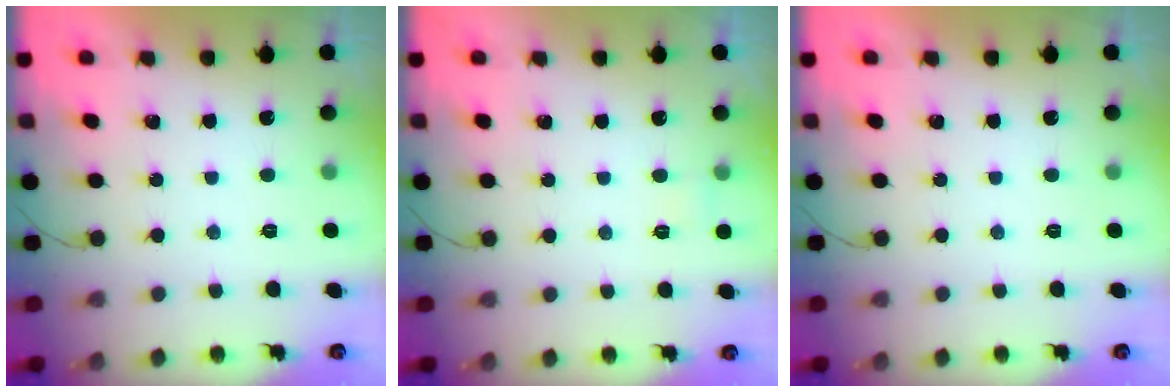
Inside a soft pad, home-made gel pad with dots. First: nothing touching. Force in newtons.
{"total": 2.1, "press": 2.0, "slide": 0.7}
{"total": 0.0}